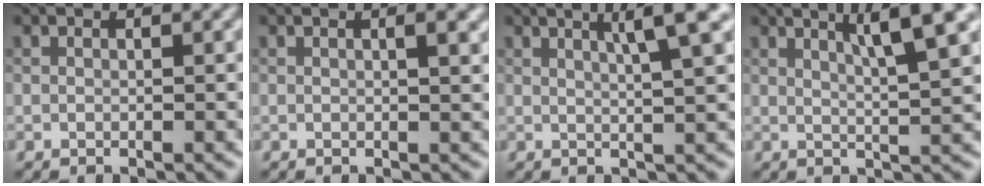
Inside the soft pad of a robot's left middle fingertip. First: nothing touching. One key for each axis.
{"total": 2.0, "fx": 0.6, "fy": 0.6, "fz": 1.8, "tx": -0.017, "ty": 0.004, "tz": 0.007}
{"total": 4.6, "fx": 2.2, "fy": 0.6, "fz": 4.0, "tx": -0.050, "ty": 0.010, "tz": 0.032}
{"total": 6.0, "fx": 3.1, "fy": 0.9, "fz": 5.0, "tx": -0.062, "ty": 0.011, "tz": 0.050}